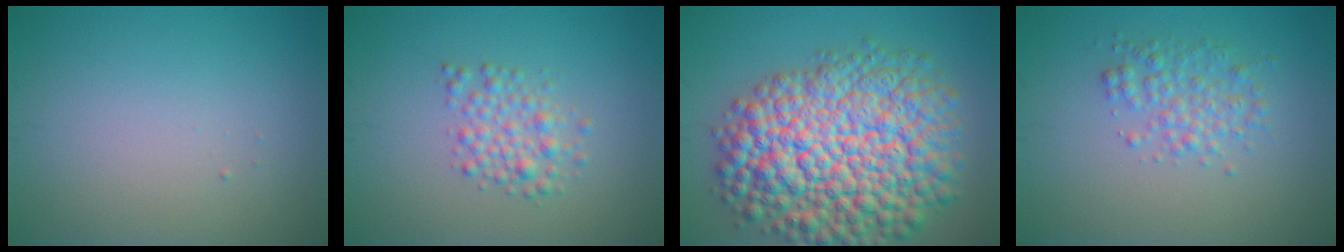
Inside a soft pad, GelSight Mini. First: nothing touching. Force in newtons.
{"total": 2.5, "press": 2.5, "slide": 0.0}
{"total": 14.6, "press": 14.6, "slide": 0.6}
{"total": 2.6, "press": 2.6, "slide": 0.0}